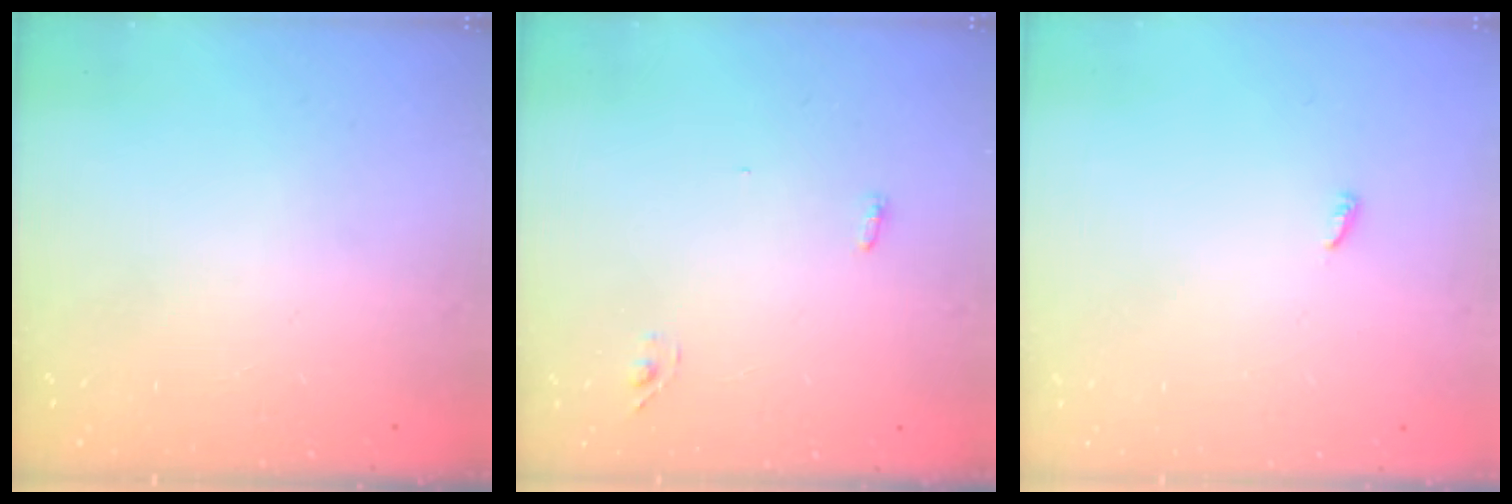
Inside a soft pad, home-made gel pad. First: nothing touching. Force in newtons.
{"total": 3.2, "press": 2.9, "slide": 1.5}
{"total": 2.5, "press": 2.5, "slide": 0.2}